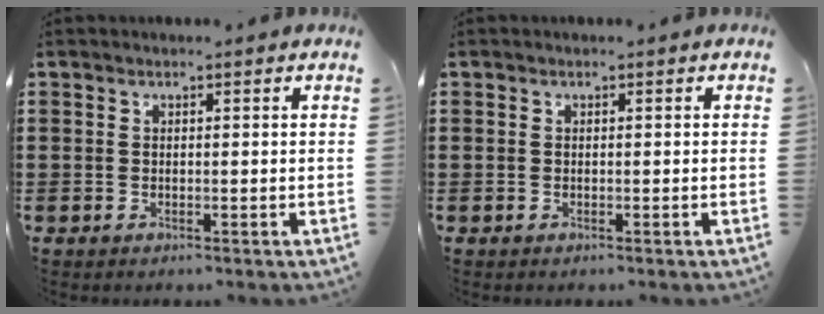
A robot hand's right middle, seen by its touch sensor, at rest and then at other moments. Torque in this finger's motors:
{"motor_torque": [0.02, 0.14, 0.00, 0.01]}